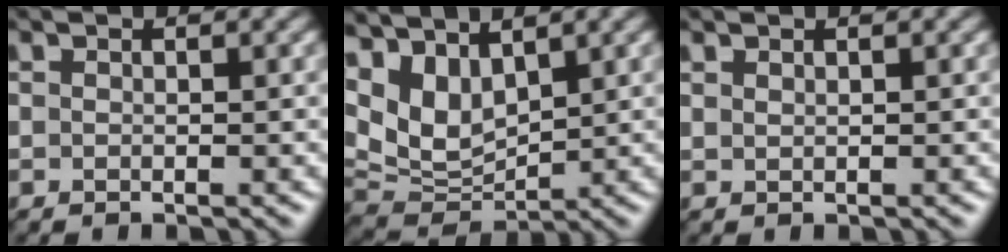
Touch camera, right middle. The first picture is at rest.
{"total": 6.6, "force": [3.8, 3.6, 4.0], "torque": [-0.087, 0.000, 0.076]}
{"total": 0.6, "force": [0.6, 0.1, 0.0], "torque": [-0.002, 0.000, 0.011]}